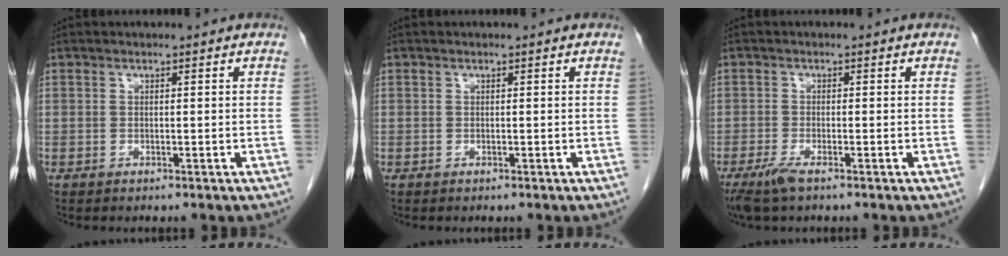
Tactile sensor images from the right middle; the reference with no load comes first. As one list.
[{"total": 0.0}, {"total": 3.1, "force": [-2.1, 0.4, 2.3], "torque": [-0.052, -0.008, -0.042]}]